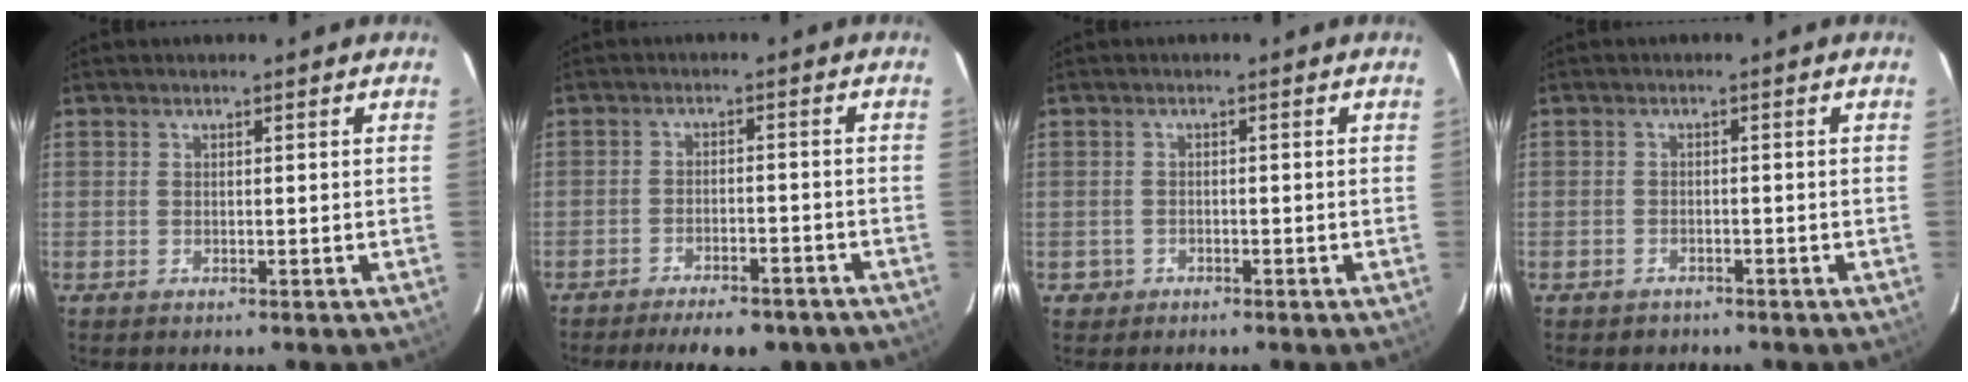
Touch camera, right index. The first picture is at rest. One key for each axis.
{"total": 11.8, "fx": -9.6, "fy": 4.0, "fz": 5.6, "tx": -0.118, "ty": -0.009, "tz": -0.126}
{"total": 1.8, "fx": -0.9, "fy": 1.6, "fz": 0.1, "tx": -0.008, "ty": 0.005, "tz": -0.010}
{"total": 2.0, "fx": -1.4, "fy": 1.4, "fz": 0.1, "tx": -0.010, "ty": 0.004, "tz": -0.019}